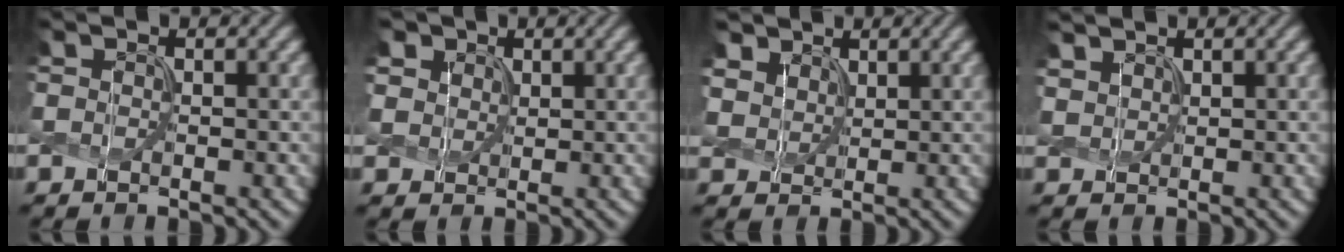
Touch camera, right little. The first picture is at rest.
{"total": 5.1, "force": [3.0, 3.6, 2.1], "torque": [-0.078, 0.001, 0.053]}
{"total": 4.4, "force": [3.1, 2.7, 1.4], "torque": [-0.059, -0.006, 0.071]}
{"total": 1.8, "force": [1.7, 0.6, 0.4], "torque": [-0.017, 0.007, 0.041]}